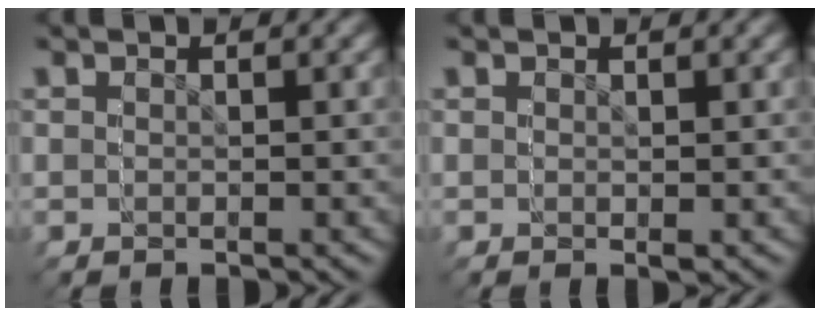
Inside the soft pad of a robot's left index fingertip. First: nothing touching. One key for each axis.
{"total": 0.9, "fx": 0.4, "fy": -0.4, "fz": -0.7, "tx": 0.013, "ty": 0.005, "tz": 0.004}